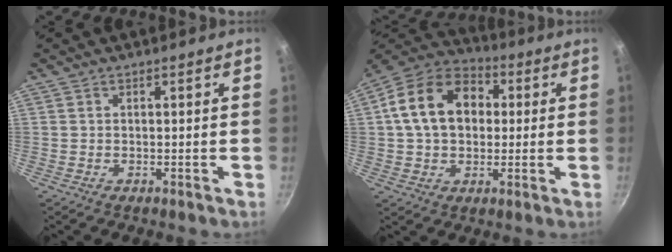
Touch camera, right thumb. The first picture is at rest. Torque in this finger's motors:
{"motor_torque": [0.29, 0.71, 0.67, -0.27, 0.22]}